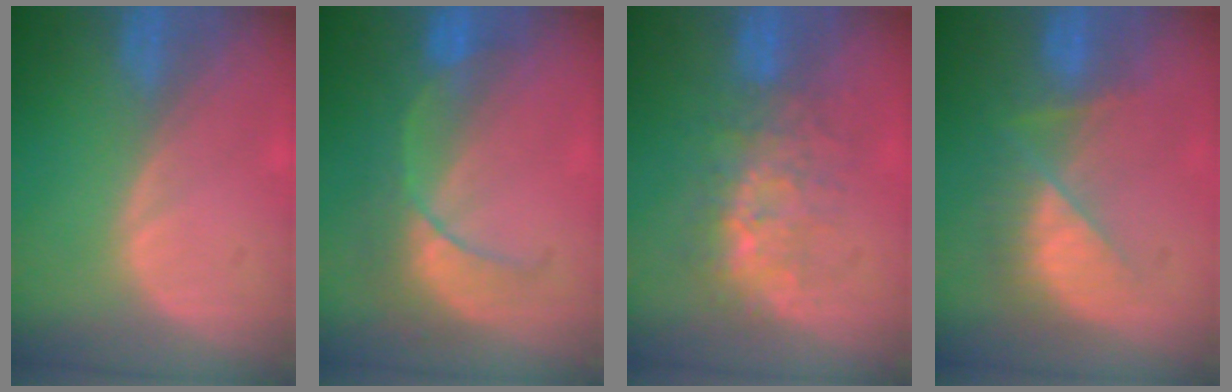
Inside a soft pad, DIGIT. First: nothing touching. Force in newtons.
{"total": 8.0, "press": 7.3, "slide": 3.3}
{"total": 7.7, "press": 7.3, "slide": 2.3}
{"total": 7.8, "press": 7.2, "slide": 3.1}